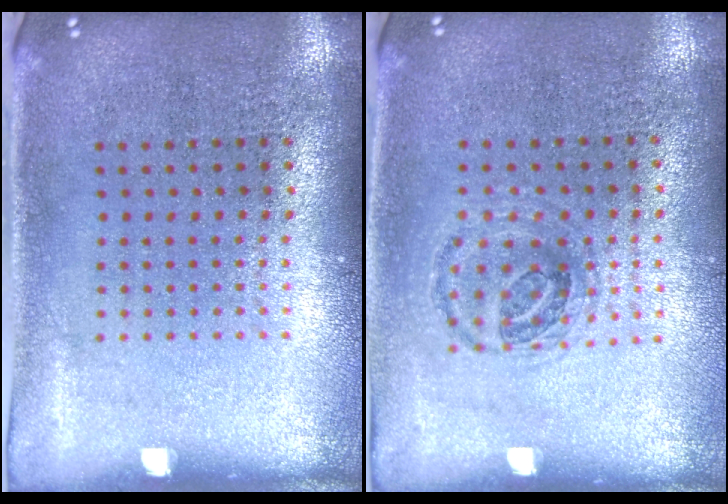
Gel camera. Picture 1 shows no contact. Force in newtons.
{"total": 0.9, "press": 0.9, "slide": 0.2}